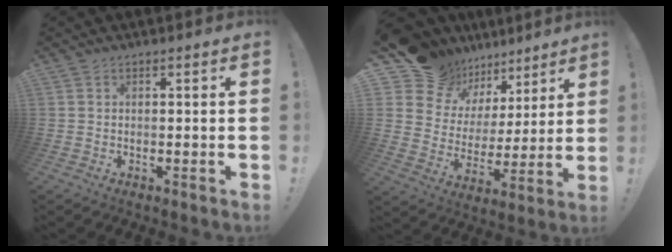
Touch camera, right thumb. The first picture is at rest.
{"total": 12.3, "force": [10.2, 6.8, 1.3], "torque": [-0.040, -0.087, 0.193]}